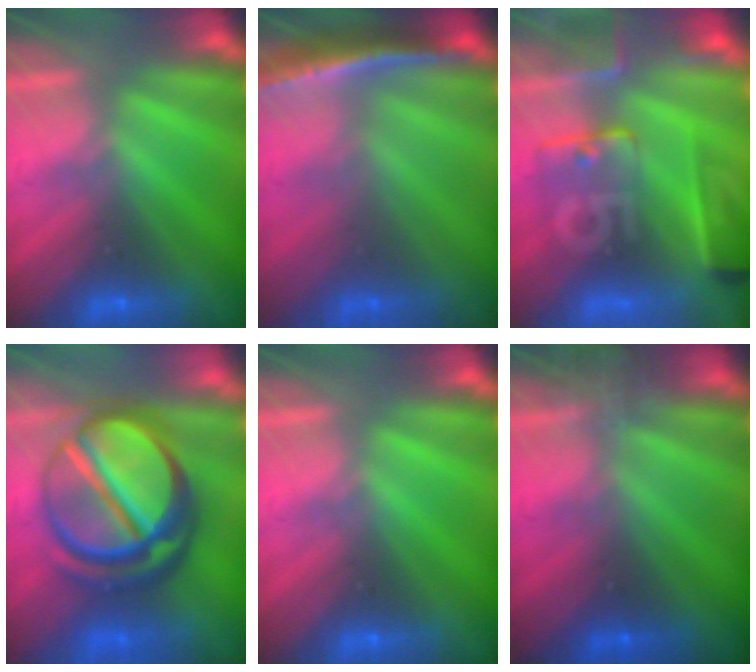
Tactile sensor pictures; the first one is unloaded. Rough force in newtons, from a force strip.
{"total": 1.0}
{"total": 9.4}
{"total": 7.7}
{"total": 0.0}
{"total": 1.7}